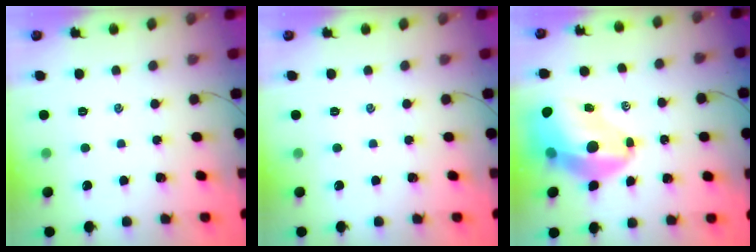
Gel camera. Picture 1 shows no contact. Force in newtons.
{"total": 0.0}
{"total": 15.9, "press": 15.2, "slide": 4.5}